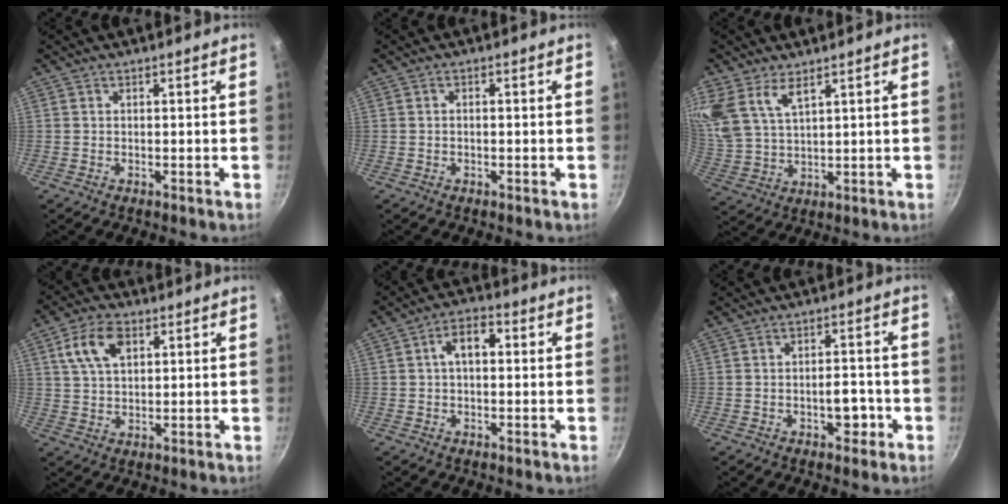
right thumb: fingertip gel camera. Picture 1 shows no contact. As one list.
[{"total": 0.6, "force": [-0.2, 0.3, 0.5], "torque": [-0.009, 0.002, -0.003]}, {"total": 11.4, "force": [6.2, 5.7, 7.7], "torque": [-0.175, -0.012, 0.136]}, {"total": 8.6, "force": [3.4, 5.0, 6.1], "torque": [-0.107, -0.001, 0.062]}, {"total": 5.8, "force": [0.8, 3.3, 4.7], "torque": [-0.071, 0.021, 0.006]}, {"total": 4.6, "force": [-1.8, 2.5, 3.5], "torque": [-0.032, 0.016, -0.023]}]